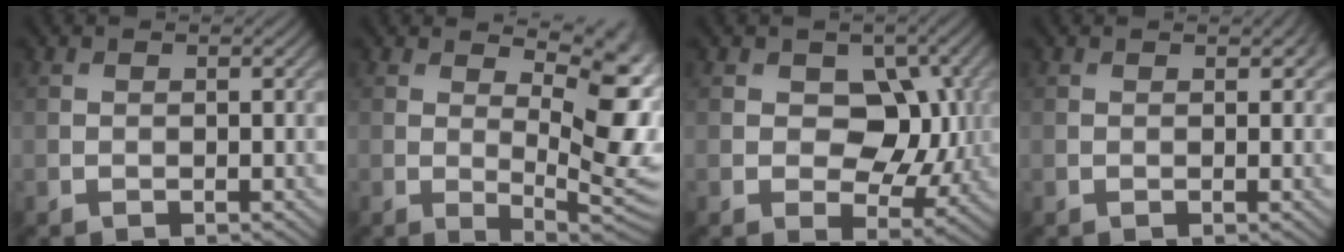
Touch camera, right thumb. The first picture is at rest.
{"total": 11.6, "force": [4.0, 5.0, 9.7], "torque": [-0.135, -0.004, 0.061]}
{"total": 7.6, "force": [0.8, 5.4, 5.4], "torque": [-0.072, -0.008, 0.003]}
{"total": 0.7, "force": [0.5, 0.3, 0.4], "torque": [-0.003, 0.000, 0.008]}